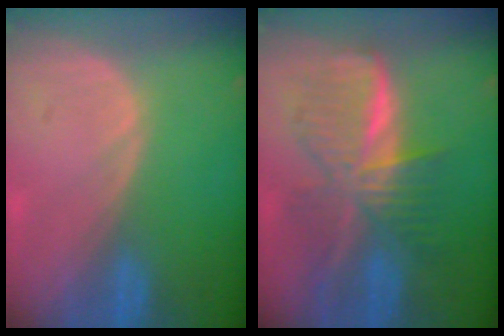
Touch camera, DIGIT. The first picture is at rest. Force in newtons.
{"total": 9.0, "press": 9.0, "slide": 0.6}